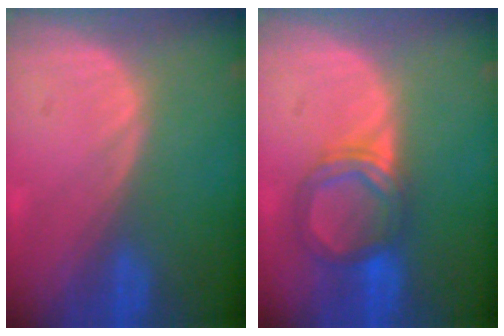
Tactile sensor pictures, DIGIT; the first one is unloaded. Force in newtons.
{"total": 5.5, "press": 5.4, "slide": 1.4}